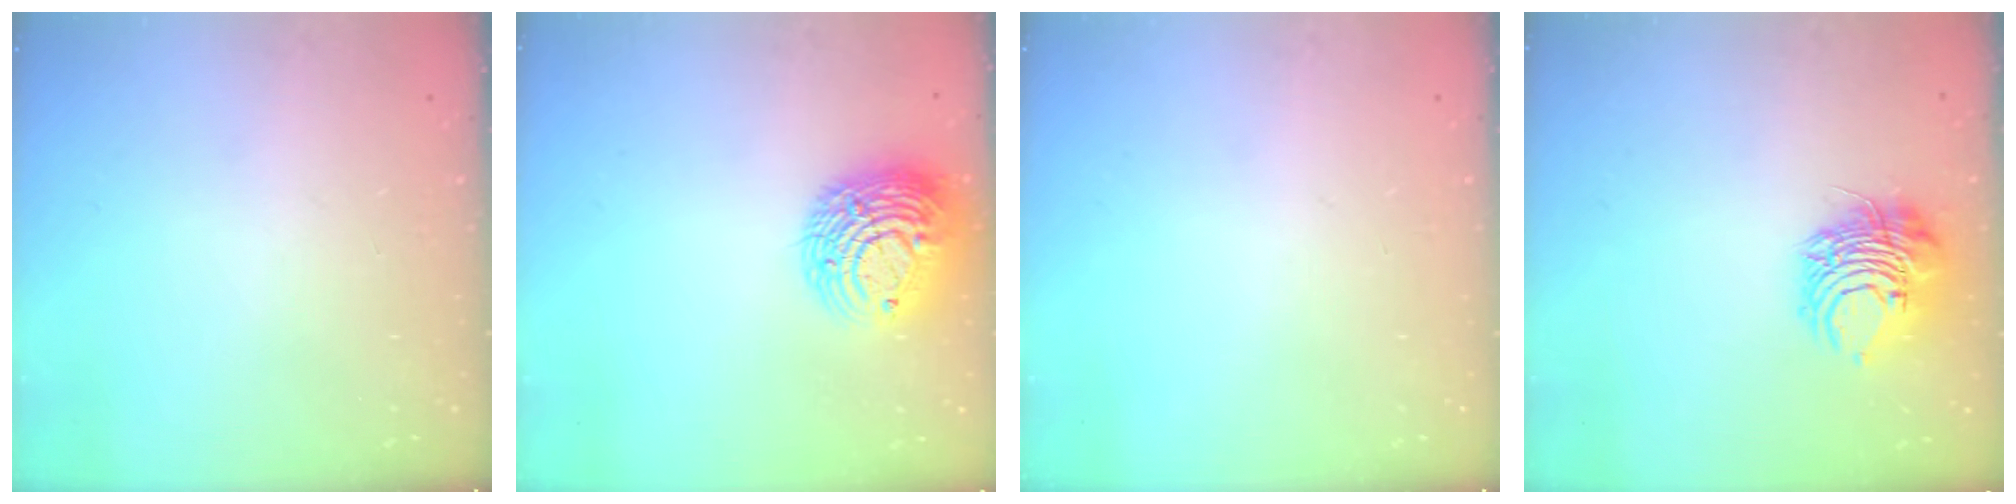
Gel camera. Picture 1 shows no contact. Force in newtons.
{"total": 13.0, "press": 12.9, "slide": 2.0}
{"total": 0.0}
{"total": 10.5, "press": 10.5, "slide": 1.4}